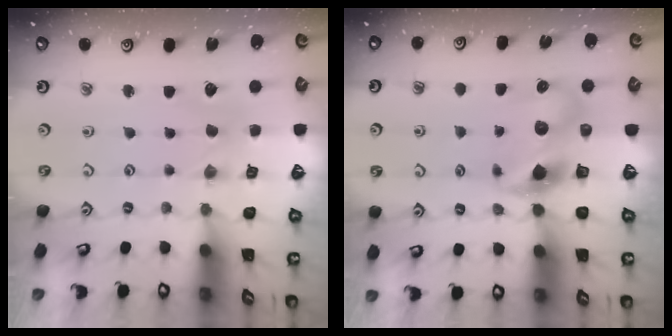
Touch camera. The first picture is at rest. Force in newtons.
{"total": 7.3, "press": 7.3, "slide": 0.9}